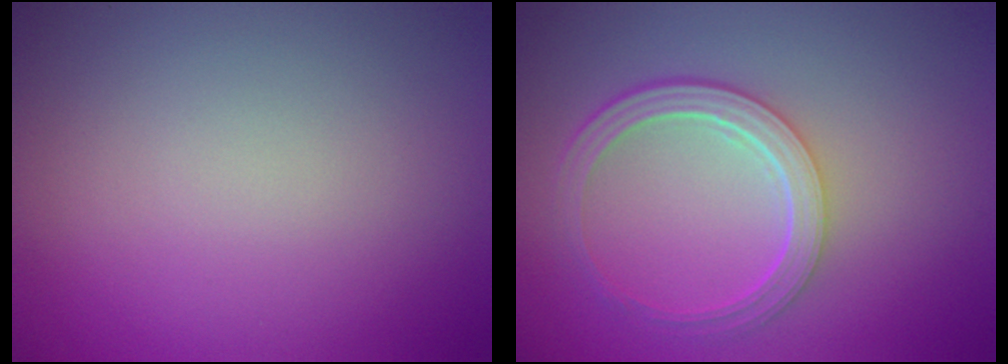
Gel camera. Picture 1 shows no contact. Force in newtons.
{"total": 4.3, "press": 3.2, "slide": 2.9}